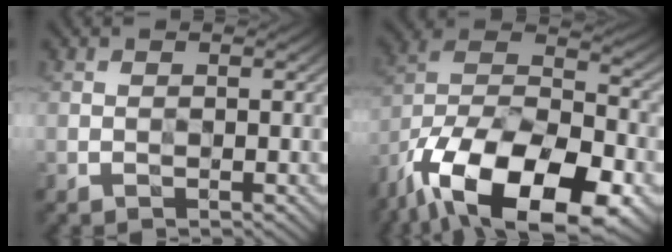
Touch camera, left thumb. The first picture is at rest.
{"total": 21.2, "force": [-13.6, 10.0, 12.8], "torque": [-0.243, -0.049, -0.203]}